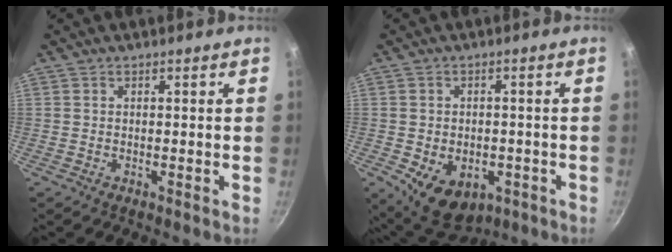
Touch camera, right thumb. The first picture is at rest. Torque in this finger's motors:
{"motor_torque": [-0.10, 0.56, -0.15, 0.11, 0.20]}